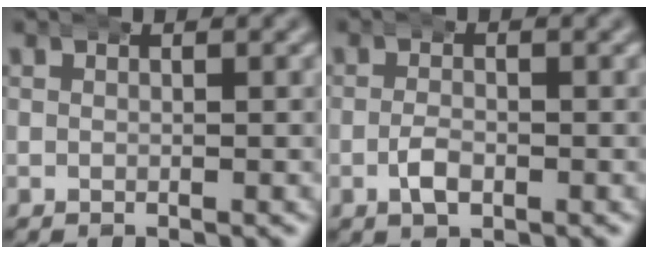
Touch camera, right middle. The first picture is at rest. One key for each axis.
{"total": 1.5, "fx": -0.7, "fy": 0.8, "fz": 1.1, "tx": -0.022, "ty": -0.005, "tz": -0.016}